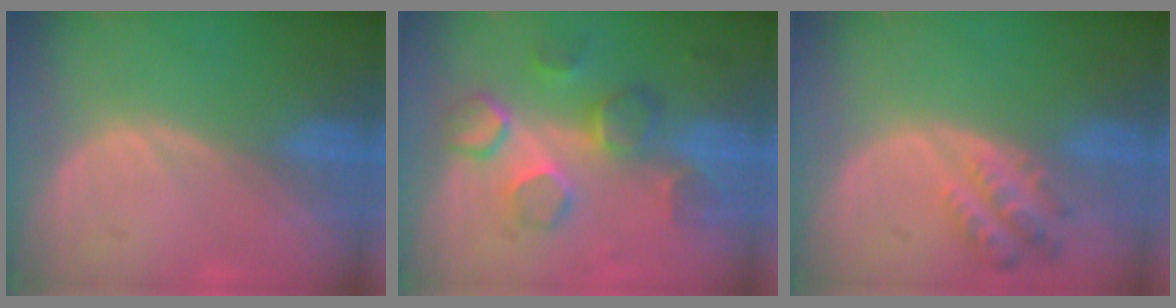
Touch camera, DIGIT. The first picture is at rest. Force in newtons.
{"total": 8.6, "press": 8.0, "slide": 3.0}
{"total": 4.9, "press": 4.8, "slide": 1.1}